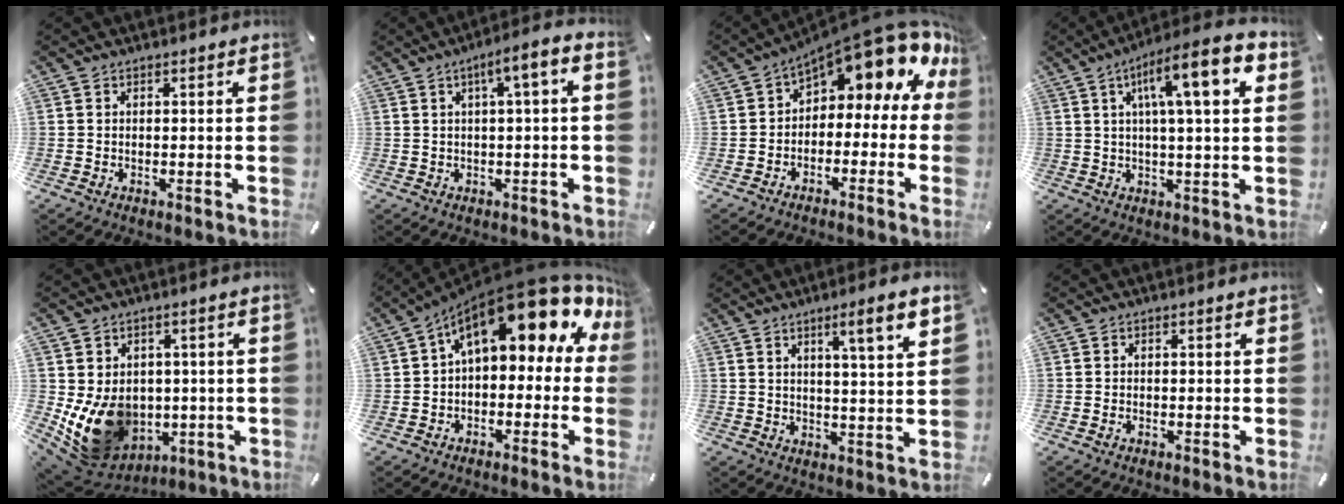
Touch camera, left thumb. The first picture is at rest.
{"total": 6.0, "force": [1.1, 0.9, 5.8], "torque": [-0.093, -0.004, 0.013]}
{"total": 11.7, "force": [7.8, 5.0, 7.2], "torque": [-0.101, -0.076, 0.126]}
{"total": 13.7, "force": [4.8, 2.4, 12.6], "torque": [-0.204, -0.015, 0.073]}
{"total": 13.3, "force": [-1.5, 11.2, 6.9], "torque": [-0.137, -0.014, -0.016]}
{"total": 17.1, "force": [8.7, 7.5, 12.7], "torque": [-0.197, -0.068, 0.143]}
{"total": 7.5, "force": [3.9, 0.2, 6.3], "torque": [-0.099, -0.018, 0.057]}
{"total": 1.1, "force": [-0.6, 0.5, 0.8], "torque": [-0.015, 0.000, -0.011]}